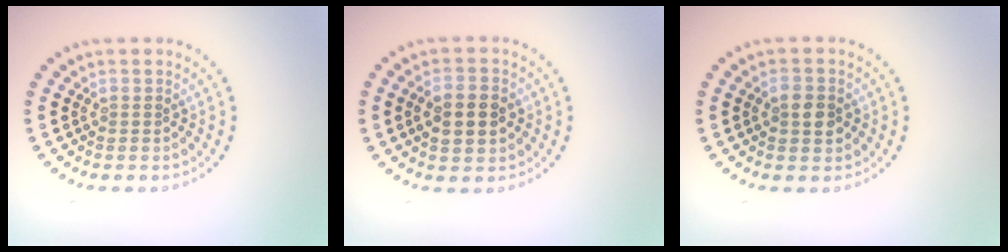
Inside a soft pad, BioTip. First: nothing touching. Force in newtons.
{"total": 3.9, "press": 3.9, "slide": 0.2}
{"total": 2.0, "press": 2.0, "slide": 0.1}